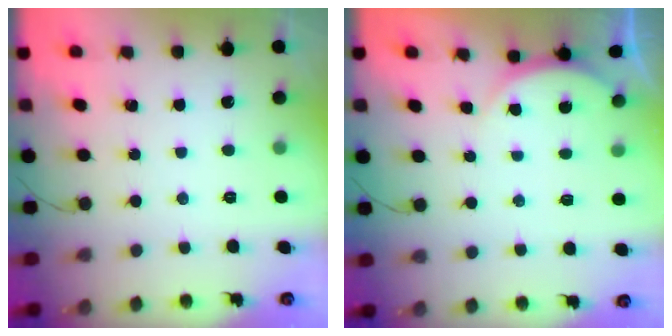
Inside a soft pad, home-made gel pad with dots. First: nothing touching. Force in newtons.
{"total": 3.6, "press": 3.1, "slide": 1.8}